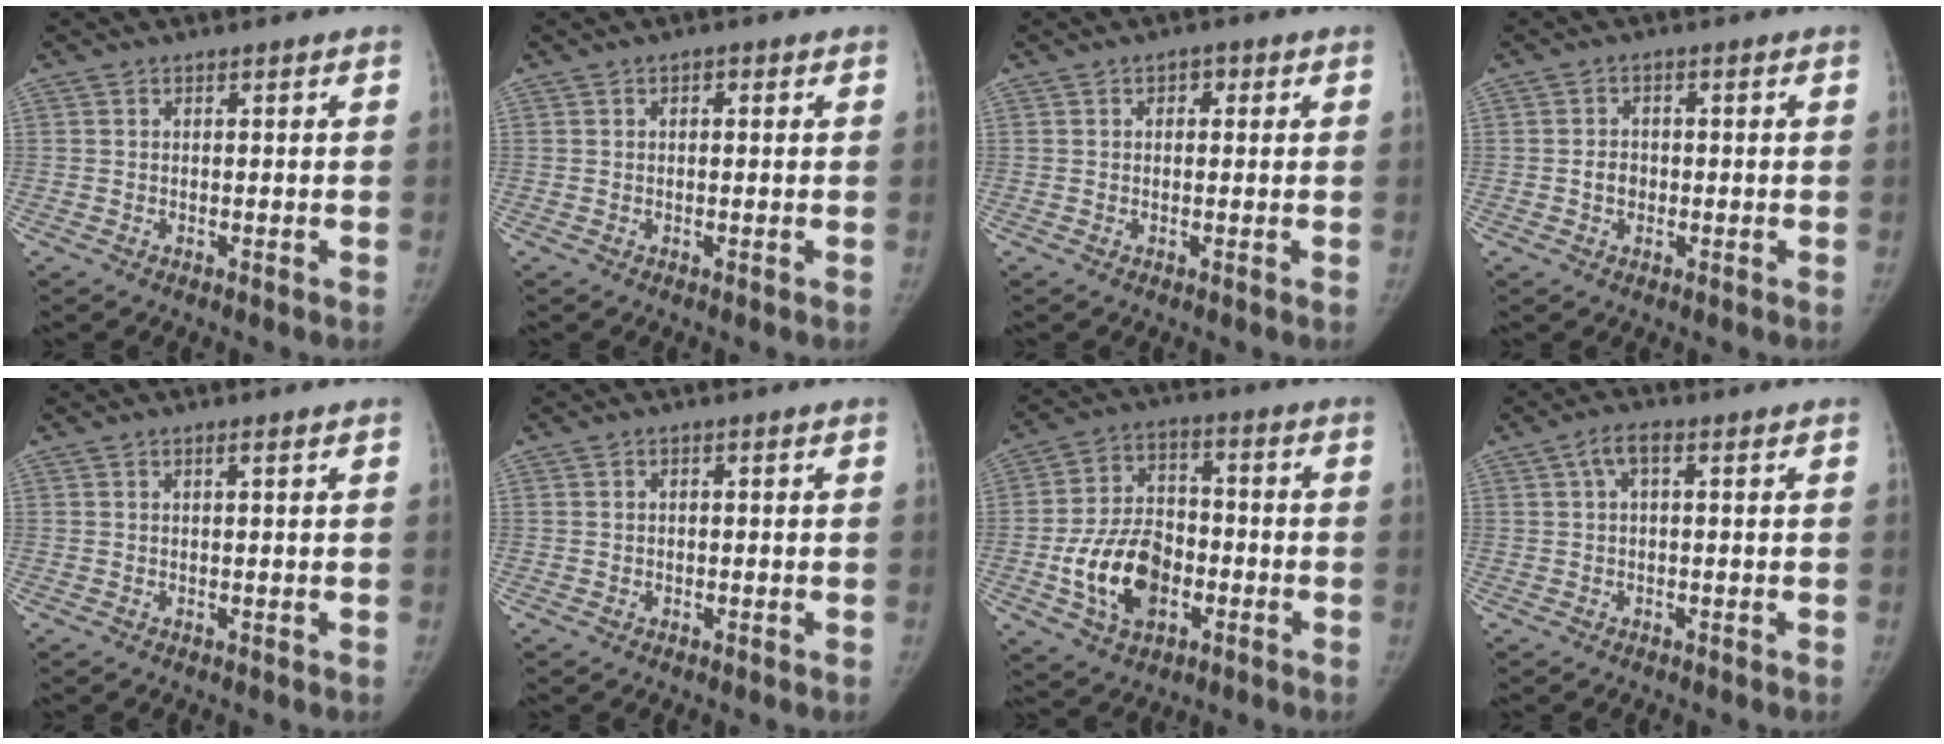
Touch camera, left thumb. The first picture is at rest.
{"total": 1.1, "force": [0.3, 0.6, 0.9], "torque": [-0.012, 0.002, 0.003]}
{"total": 1.8, "force": [0.6, 1.2, 1.2], "torque": [-0.006, 0.003, 0.004]}
{"total": 2.5, "force": [-0.5, 2.1, 1.3], "torque": [-0.011, 0.008, -0.011]}
{"total": 0.7, "force": [0.4, 0.0, 0.6], "torque": [-0.012, 0.000, 0.008]}
{"total": 0.5, "force": [-0.1, 0.5, 0.0], "torque": [0.005, 0.001, -0.002]}
{"total": 14.3, "force": [-4.2, 9.6, 9.8], "torque": [-0.153, 0.022, -0.072]}
{"total": 3.1, "force": [0.9, 1.1, 2.8], "torque": [-0.061, 0.016, 0.018]}